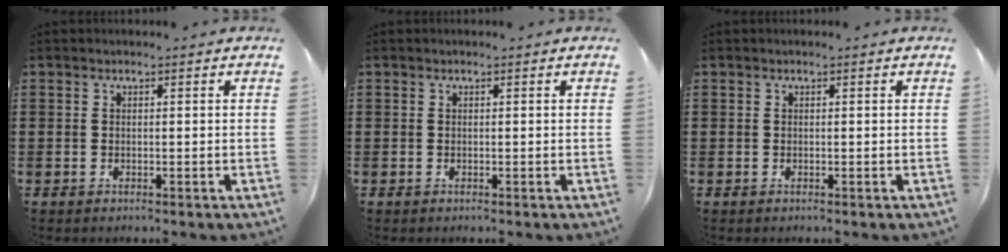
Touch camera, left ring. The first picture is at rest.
{"total": 0.0}
{"total": 0.0}